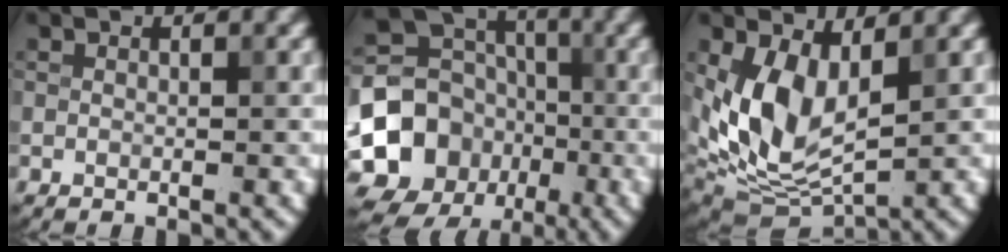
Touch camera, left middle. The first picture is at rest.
{"total": 13.1, "force": [-3.4, 11.6, 4.9], "torque": [-0.105, -0.011, -0.077]}
{"total": 7.0, "force": [1.4, 4.1, 5.5], "torque": [-0.124, -0.019, 0.031]}